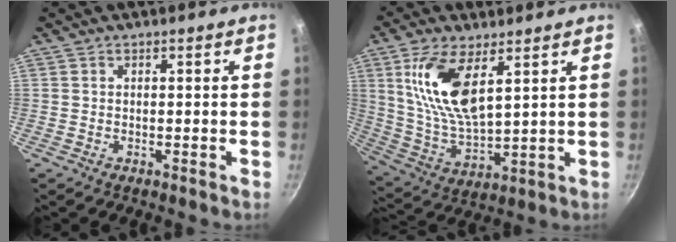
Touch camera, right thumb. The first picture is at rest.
{"total": 14.4, "force": [5.6, 6.2, 11.8], "torque": [-0.227, -0.032, 0.119]}